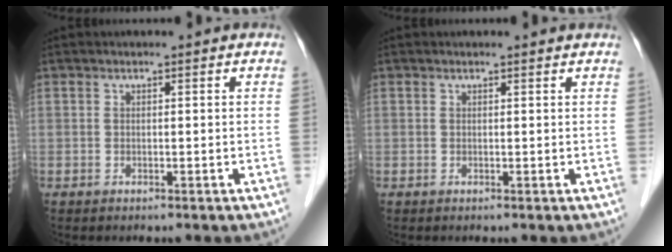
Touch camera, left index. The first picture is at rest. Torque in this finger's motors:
{"motor_torque": [0.32, -0.40, 0.01, -0.01]}